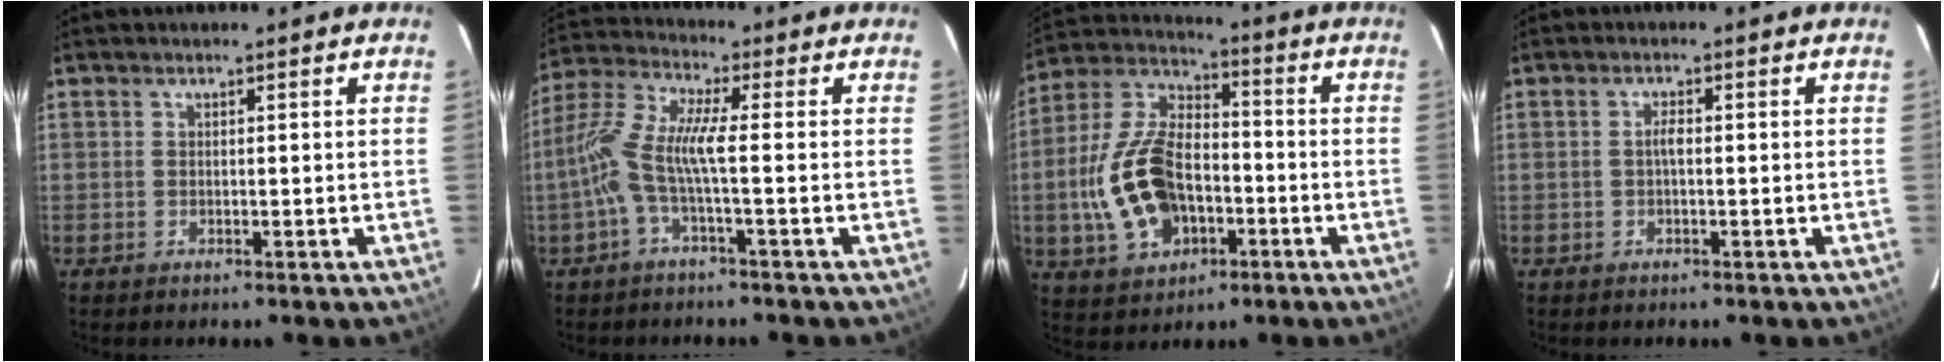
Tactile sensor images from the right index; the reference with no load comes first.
{"total": 8.0, "force": [-2.2, 0.5, 7.7], "torque": [-0.172, 0.008, -0.044]}
{"total": 17.3, "force": [-4.2, 10.6, 13.0], "torque": [-0.288, 0.010, -0.066]}
{"total": 1.4, "force": [-0.2, 0.4, 1.3], "torque": [-0.025, 0.005, -0.006]}